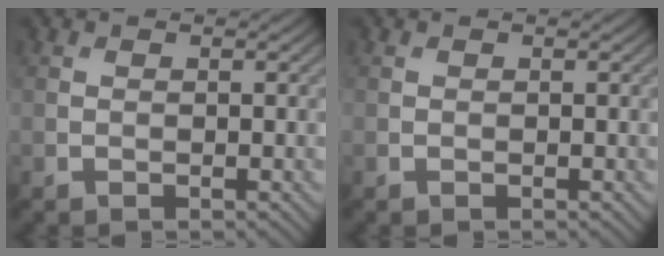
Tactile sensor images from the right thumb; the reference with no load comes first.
{"total": 0.0}